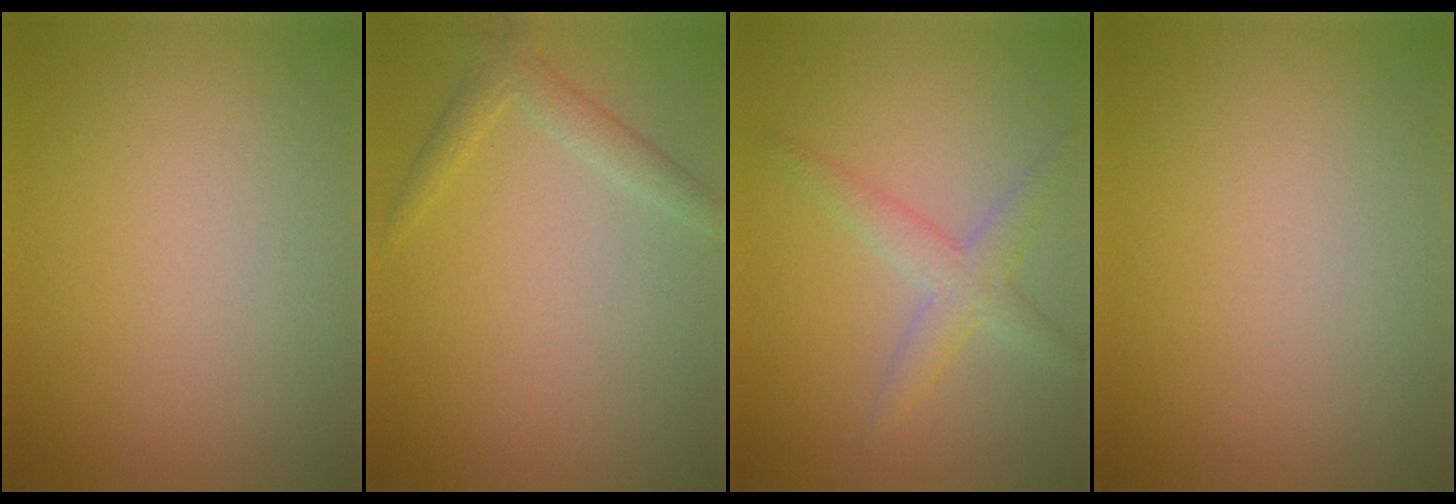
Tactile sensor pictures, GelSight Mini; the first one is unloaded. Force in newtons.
{"total": 2.0, "press": 2.0, "slide": 0.1}
{"total": 2.8, "press": 2.8, "slide": 0.1}
{"total": 0.0}